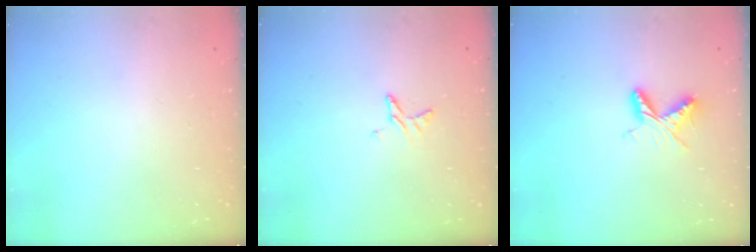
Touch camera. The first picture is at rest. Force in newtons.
{"total": 5.0, "press": 4.9, "slide": 0.4}
{"total": 6.6, "press": 6.6, "slide": 0.7}